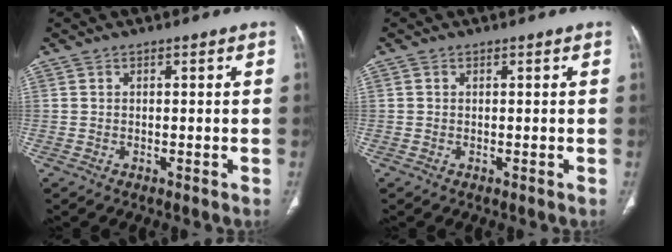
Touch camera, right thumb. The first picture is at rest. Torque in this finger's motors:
{"motor_torque": [-0.26, 0.02, -0.27, 0.07, 0.03]}